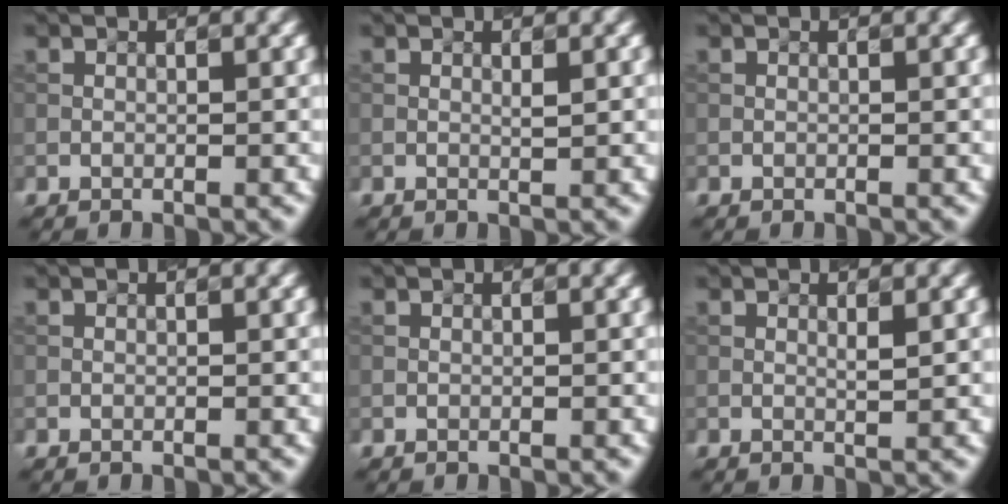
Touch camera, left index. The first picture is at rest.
{"total": 0.7, "force": [0.3, 0.1, 0.7], "torque": [-0.010, 0.002, 0.003]}
{"total": 0.0}
{"total": 0.0}
{"total": 0.0}
{"total": 1.1, "force": [0.4, 0.2, 1.0], "torque": [-0.015, 0.002, 0.003]}